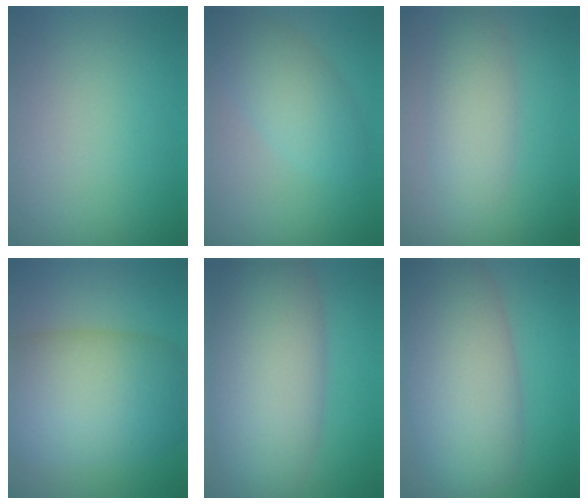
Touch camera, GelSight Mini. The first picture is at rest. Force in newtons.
{"total": 3.7, "press": 3.7, "slide": 0.1}
{"total": 3.8, "press": 3.8, "slide": 0.1}
{"total": 12.3, "press": 12.3, "slide": 0.6}
{"total": 10.7, "press": 10.6, "slide": 0.4}
{"total": 11.1, "press": 11.0, "slide": 0.6}